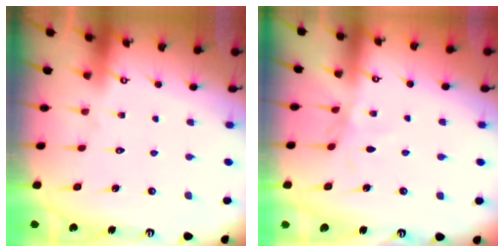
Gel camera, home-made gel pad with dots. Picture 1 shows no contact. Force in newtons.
{"total": 2.2, "press": 2.2, "slide": 0.4}